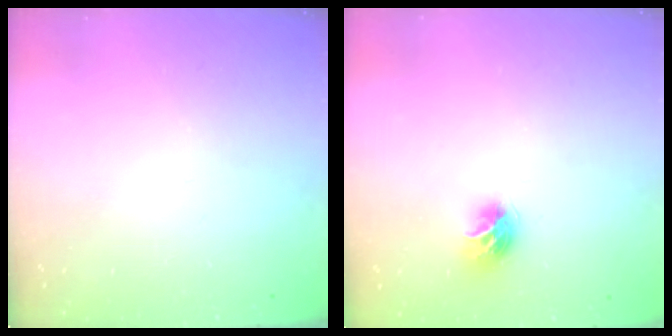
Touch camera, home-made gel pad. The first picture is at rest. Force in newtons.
{"total": 8.6, "press": 8.6, "slide": 0.0}